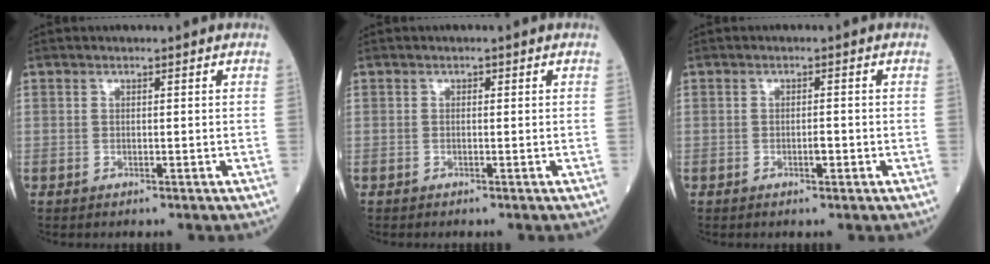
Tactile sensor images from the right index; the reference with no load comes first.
{"total": 0.0}
{"total": 1.6, "force": [-0.6, 0.4, 1.4], "torque": [-0.020, 0.002, -0.009]}